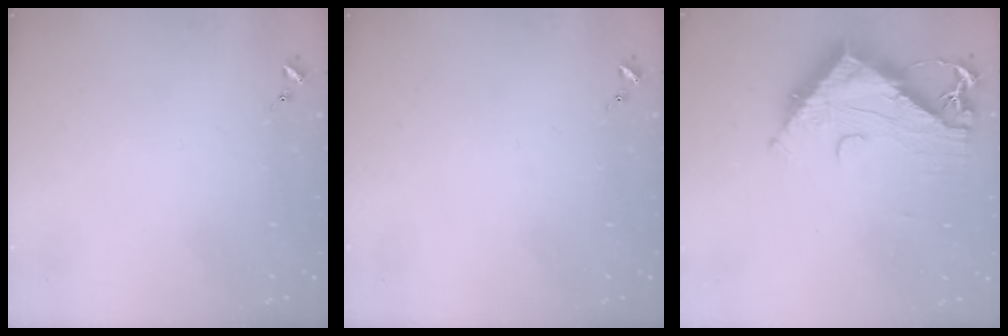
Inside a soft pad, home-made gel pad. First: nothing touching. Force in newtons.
{"total": 0.0}
{"total": 13.6, "press": 13.6, "slide": 1.1}